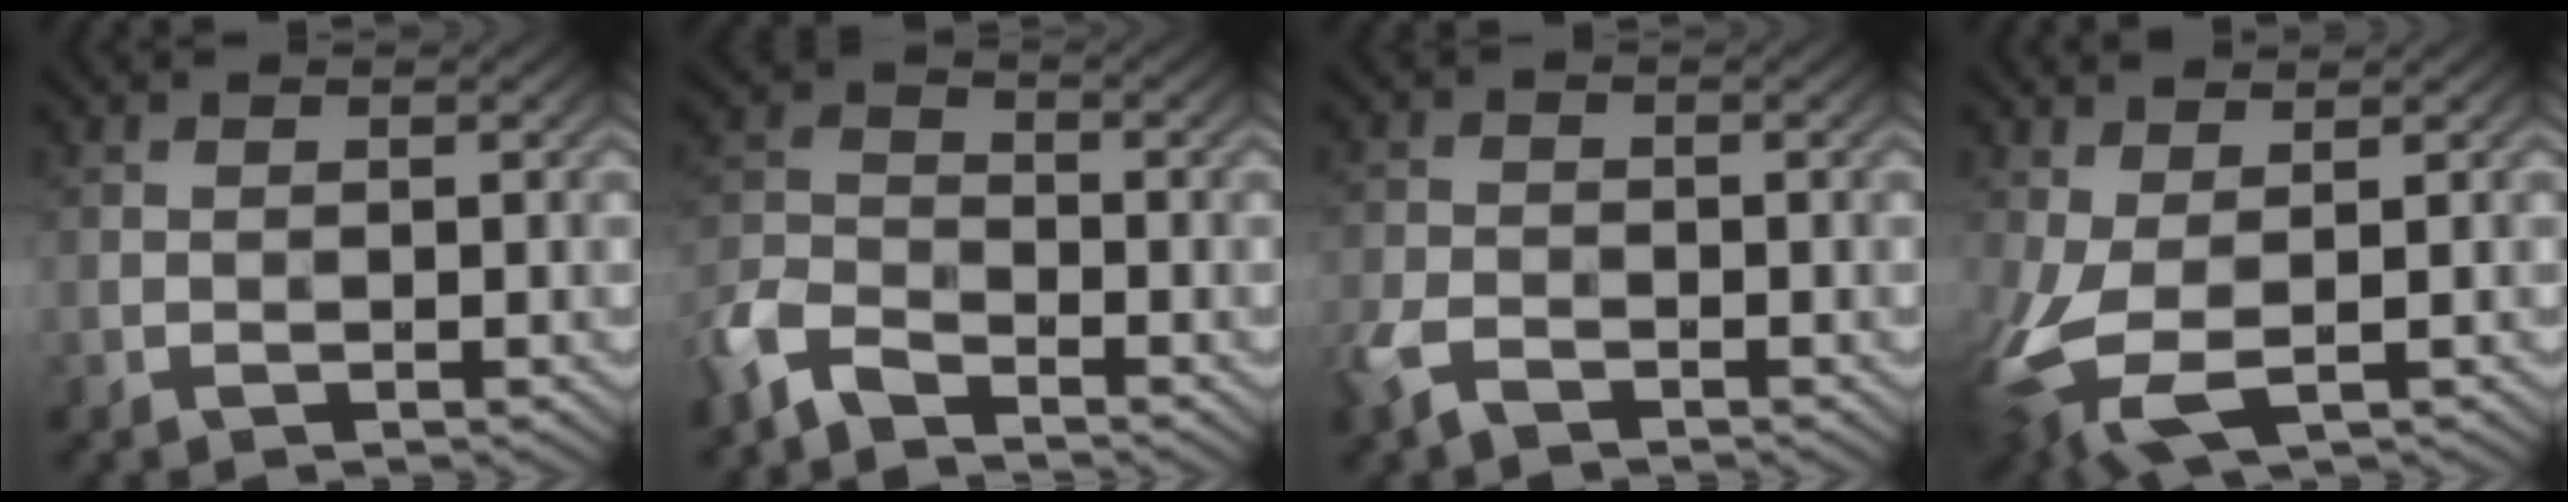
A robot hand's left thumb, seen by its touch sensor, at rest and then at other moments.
{"total": 6.7, "force": [-5.0, 2.8, 3.4], "torque": [-0.082, -0.014, -0.115]}
{"total": 4.7, "force": [-3.0, 2.5, 2.7], "torque": [-0.067, -0.014, -0.063]}
{"total": 7.8, "force": [-1.0, 3.9, 6.7], "torque": [-0.169, -0.027, -0.005]}